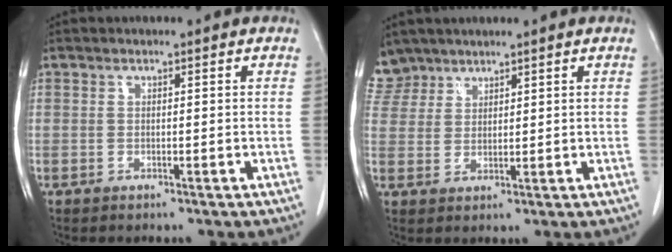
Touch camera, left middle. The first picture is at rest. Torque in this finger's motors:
{"motor_torque": [1.08, -1.07, 0.03, -0.07]}